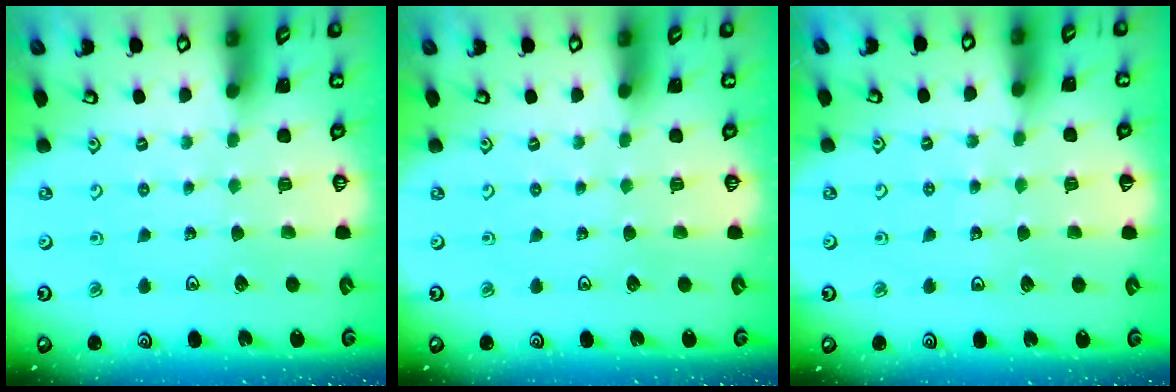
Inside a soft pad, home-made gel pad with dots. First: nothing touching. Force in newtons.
{"total": 0.0}
{"total": 2.9, "press": 2.8, "slide": 0.3}